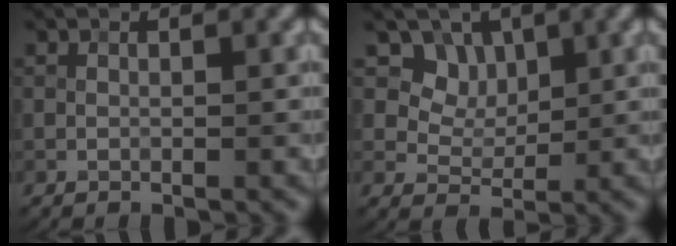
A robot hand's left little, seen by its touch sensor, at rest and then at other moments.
{"total": 7.2, "force": [3.6, 5.3, 3.1], "torque": [-0.055, -0.006, 0.068]}